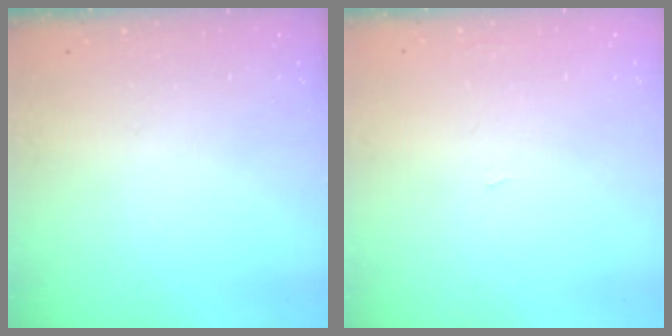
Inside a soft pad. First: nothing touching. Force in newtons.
{"total": 0.9, "press": 0.9, "slide": 0.0}